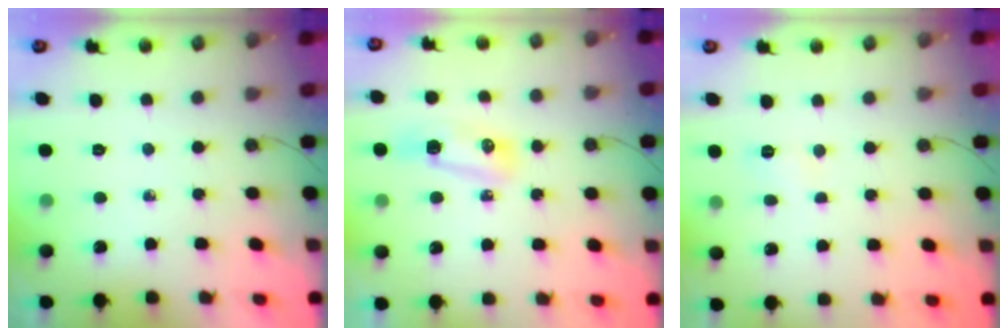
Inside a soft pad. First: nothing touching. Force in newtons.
{"total": 9.0, "press": 8.3, "slide": 3.4}
{"total": 2.9, "press": 2.8, "slide": 0.7}